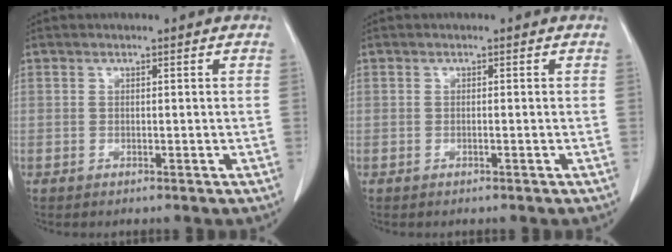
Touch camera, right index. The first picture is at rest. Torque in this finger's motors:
{"motor_torque": [0.03, 0.00, 0.02, 0.01]}